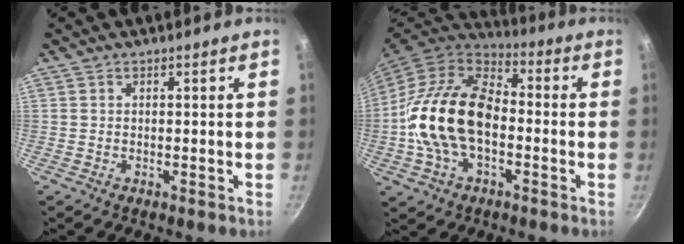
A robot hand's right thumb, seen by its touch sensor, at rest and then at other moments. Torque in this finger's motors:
{"motor_torque": [1.82, 3.19, 1.53, -1.24, 0.26]}